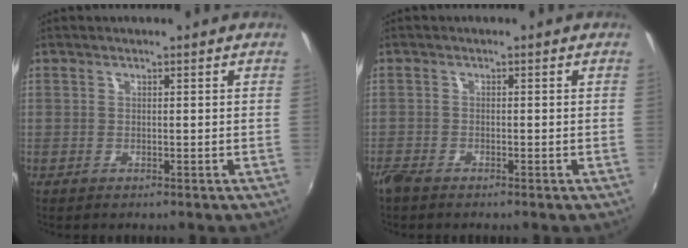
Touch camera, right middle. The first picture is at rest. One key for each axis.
{"total": 2.2, "fx": -1.9, "fy": 0.5, "fz": 1.0, "tx": -0.026, "ty": -0.008, "tz": -0.040}